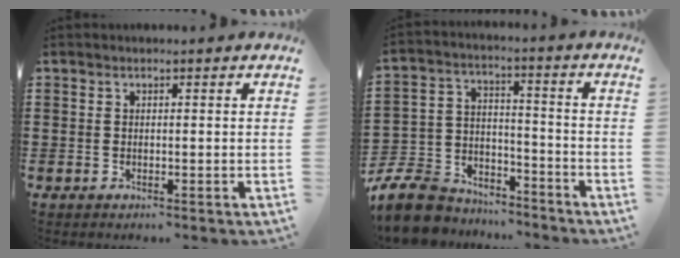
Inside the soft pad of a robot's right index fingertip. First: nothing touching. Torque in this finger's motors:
{"motor_torque": [-1.03, 1.11, -1.05, -0.21]}